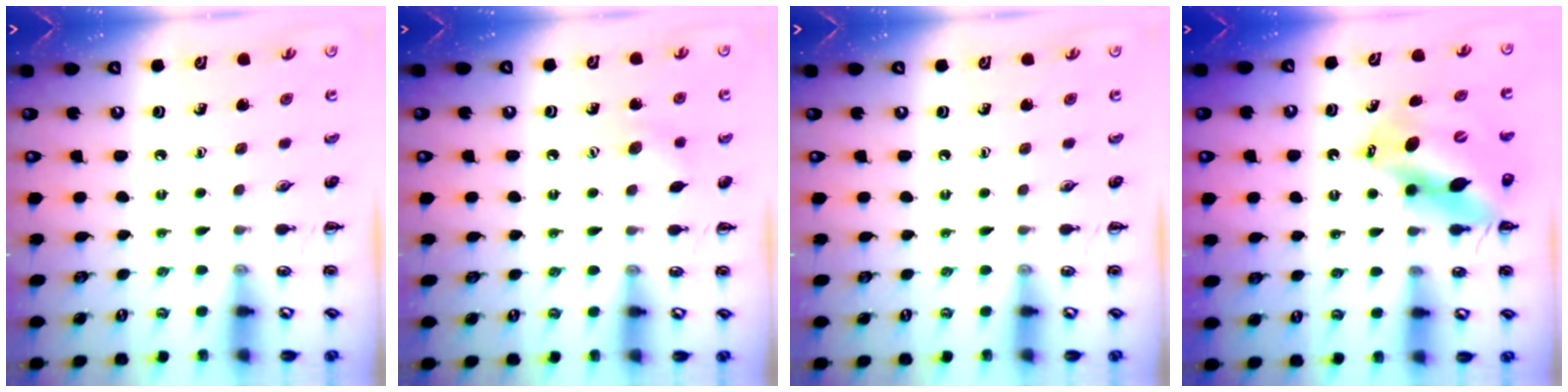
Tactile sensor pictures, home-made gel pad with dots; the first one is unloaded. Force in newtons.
{"total": 7.0, "press": 6.9, "slide": 1.5}
{"total": 0.0}
{"total": 13.6, "press": 13.1, "slide": 3.5}